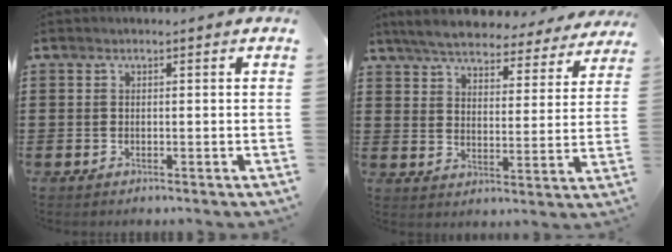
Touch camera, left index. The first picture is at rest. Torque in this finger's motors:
{"motor_torque": [2.14, 0.00, 1.05, 0.21]}